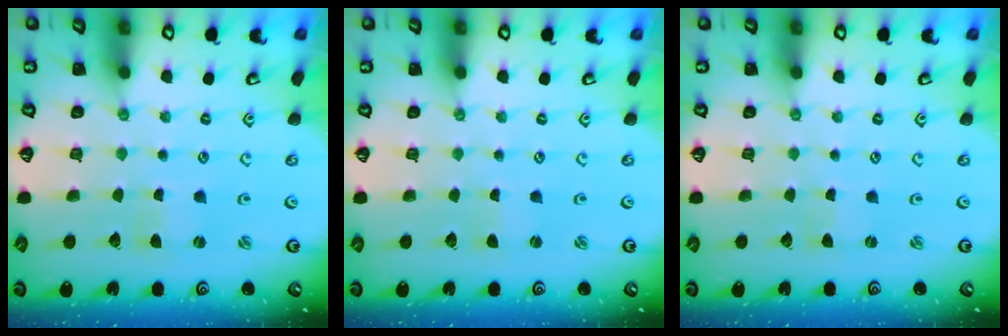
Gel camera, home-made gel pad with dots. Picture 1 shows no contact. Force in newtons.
{"total": 0.0}
{"total": 0.0}